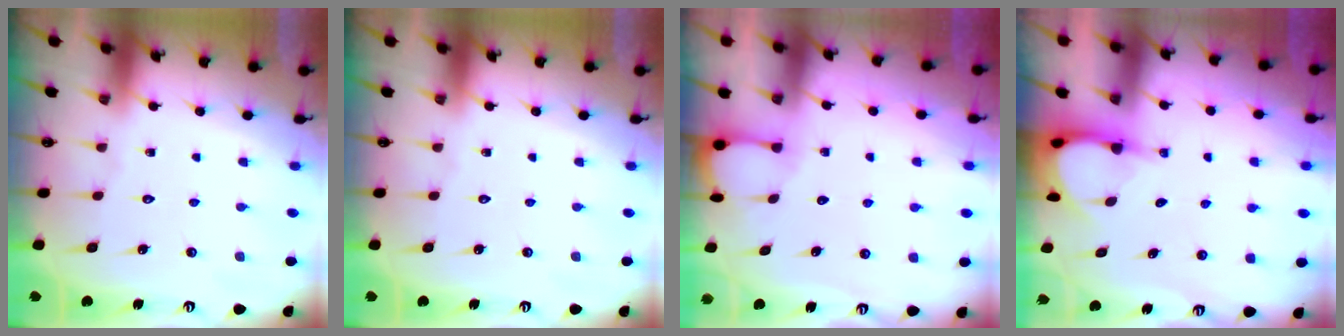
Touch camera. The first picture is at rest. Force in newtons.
{"total": 0.0}
{"total": 2.1, "press": 2.1, "slide": 0.2}
{"total": 3.8, "press": 3.8, "slide": 0.2}